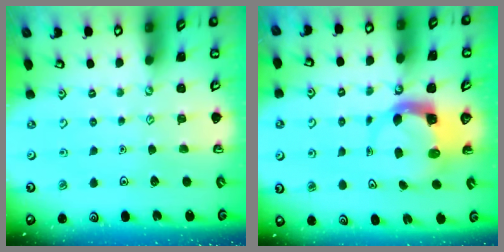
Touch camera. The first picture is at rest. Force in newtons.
{"total": 3.8, "press": 3.8, "slide": 0.6}